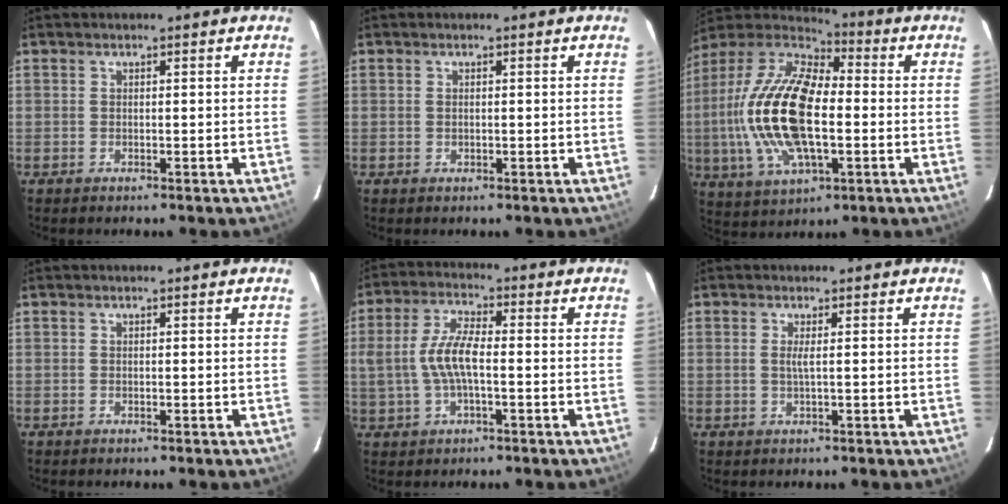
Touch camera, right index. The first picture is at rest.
{"total": 0.6, "force": [0.1, 0.4, 0.4], "torque": [-0.008, 0.001, 0.002]}
{"total": 22.7, "force": [-1.7, 10.6, 20.0], "torque": [-0.418, 0.003, -0.037]}
{"total": 0.0}
{"total": 8.2, "force": [-0.9, 3.0, 7.6], "torque": [-0.156, 0.007, -0.015]}
{"total": 1.4, "force": [0.2, -0.3, 1.4], "torque": [-0.028, -0.002, 0.003]}